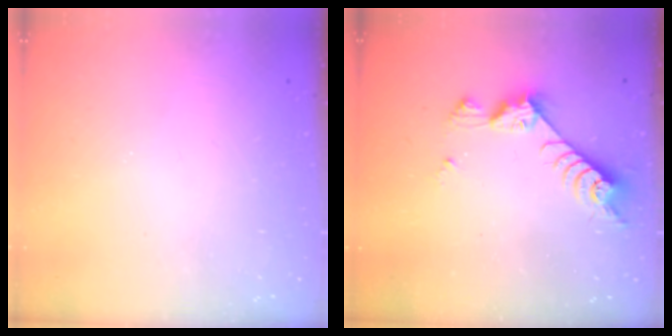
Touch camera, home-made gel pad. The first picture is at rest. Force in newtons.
{"total": 7.9, "press": 7.8, "slide": 1.3}